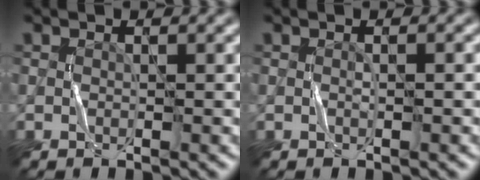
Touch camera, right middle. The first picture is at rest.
{"total": 0.6, "force": [-0.2, -0.1, 0.6], "torque": [-0.011, 0.002, -0.003]}